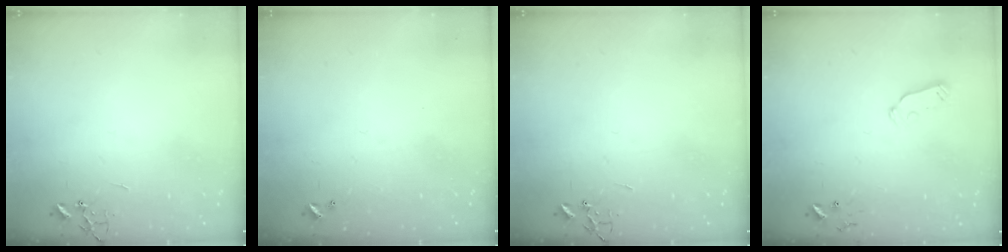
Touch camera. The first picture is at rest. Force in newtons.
{"total": 0.0}
{"total": 0.0}
{"total": 4.9, "press": 4.9, "slide": 0.3}